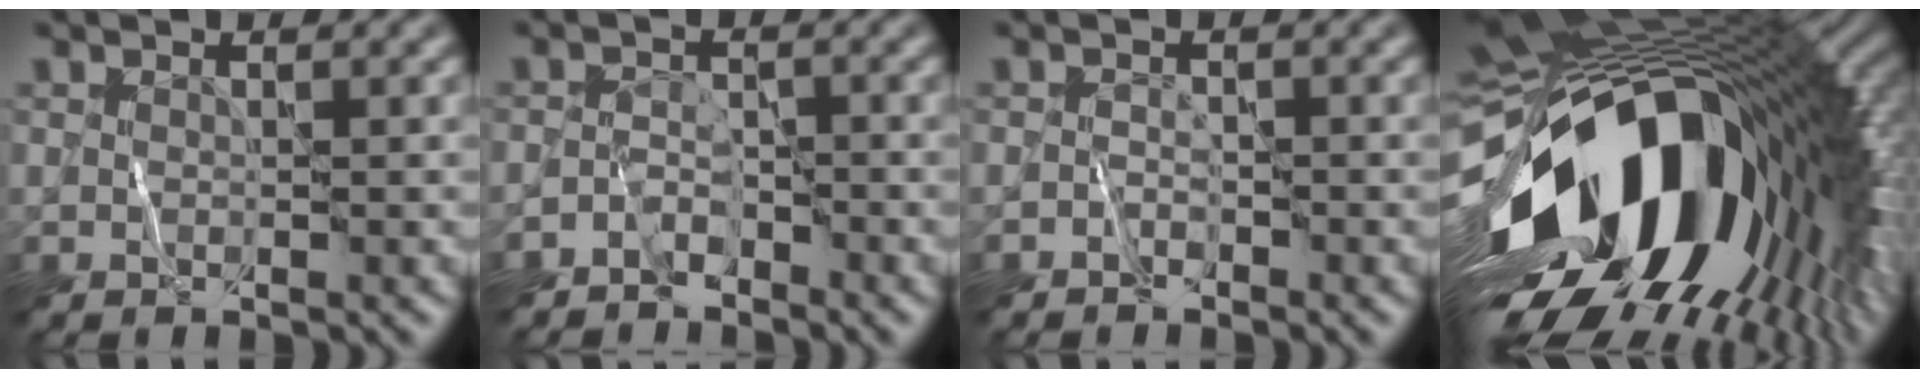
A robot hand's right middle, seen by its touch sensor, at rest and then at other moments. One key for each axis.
{"total": 2.0, "fx": -1.8, "fy": 0.8, "fz": 0.2, "tx": 0.000, "ty": 0.008, "tz": -0.041}
{"total": 0.8, "fx": -0.7, "fy": 0.3, "fz": -0.1, "tx": 0.005, "ty": 0.007, "tz": -0.015}
{"total": 19.2, "fx": -3.4, "fy": 10.8, "fz": 15.6, "tx": -0.268, "ty": -0.023, "tz": -0.066}